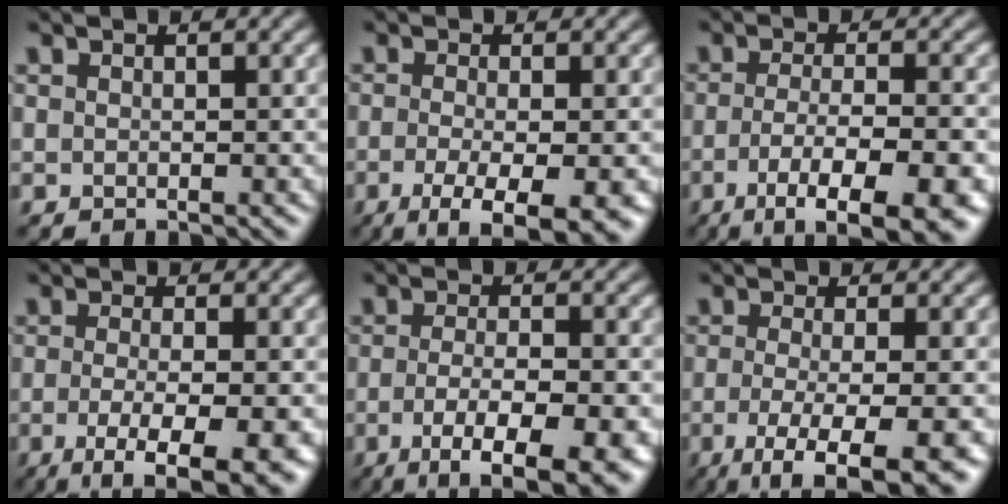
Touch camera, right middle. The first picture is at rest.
{"total": 6.7, "force": [-3.1, 1.8, 5.7], "torque": [-0.093, -0.011, -0.048]}
{"total": 9.9, "force": [-5.1, 2.8, 8.0], "torque": [-0.118, -0.014, -0.074]}
{"total": 7.7, "force": [-3.3, 2.1, 6.6], "torque": [-0.097, -0.015, -0.047]}
{"total": 8.3, "force": [-3.7, 2.4, 7.1], "torque": [-0.108, -0.012, -0.052]}
{"total": 8.7, "force": [-4.1, 2.5, 7.2], "torque": [-0.107, -0.017, -0.061]}